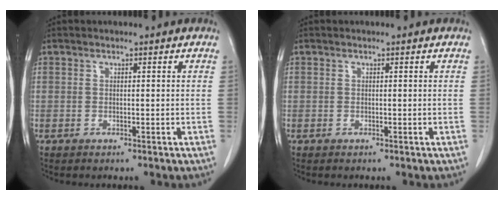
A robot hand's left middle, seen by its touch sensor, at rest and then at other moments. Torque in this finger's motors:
{"motor_torque": [0.00, 0.00, -0.01, 0.00]}